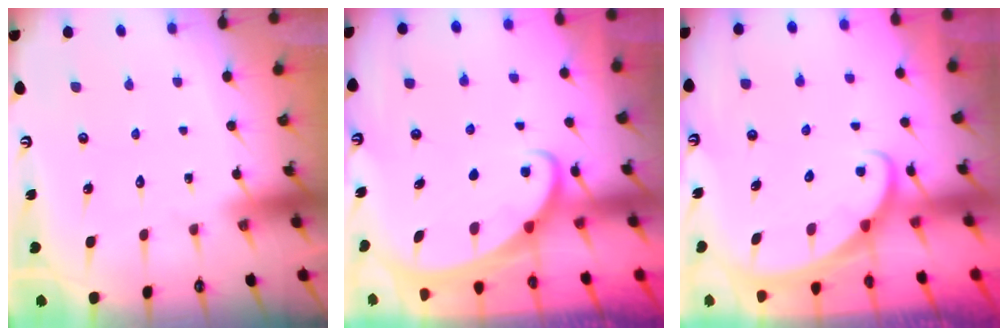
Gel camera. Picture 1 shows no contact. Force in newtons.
{"total": 2.0, "press": 2.0, "slide": 0.3}
{"total": 2.2, "press": 2.2, "slide": 0.1}